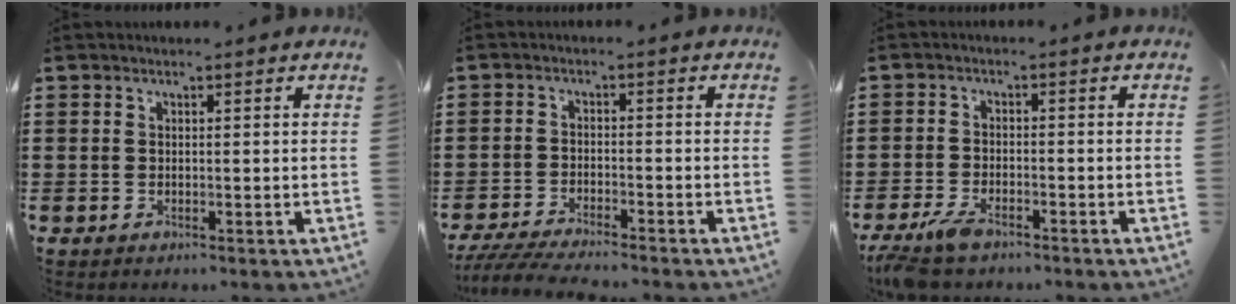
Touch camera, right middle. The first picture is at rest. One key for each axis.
{"total": 4.5, "fx": -4.3, "fy": 0.1, "fz": 1.4, "tx": -0.043, "ty": -0.014, "tz": -0.090}
{"total": 3.9, "fx": -3.1, "fy": 1.0, "fz": 2.0, "tx": -0.055, "ty": -0.006, "tz": -0.066}